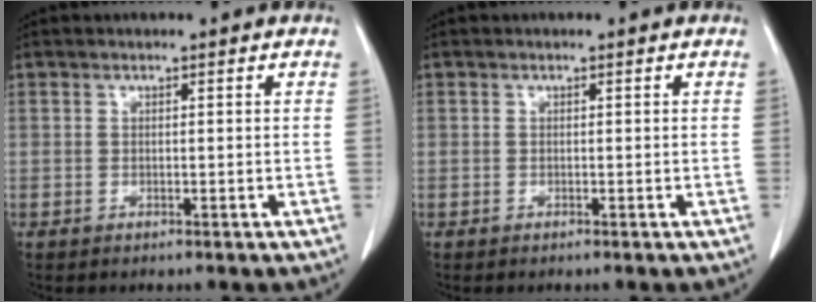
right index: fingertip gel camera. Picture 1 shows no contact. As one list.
[{"total": 0.0}]